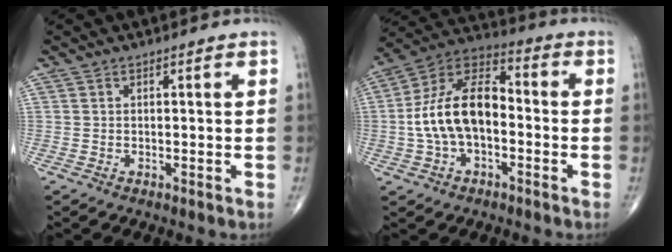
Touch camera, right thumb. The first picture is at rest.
{"total": 15.0, "force": [-1.7, 8.6, 12.2], "torque": [-0.224, 0.045, -0.039]}